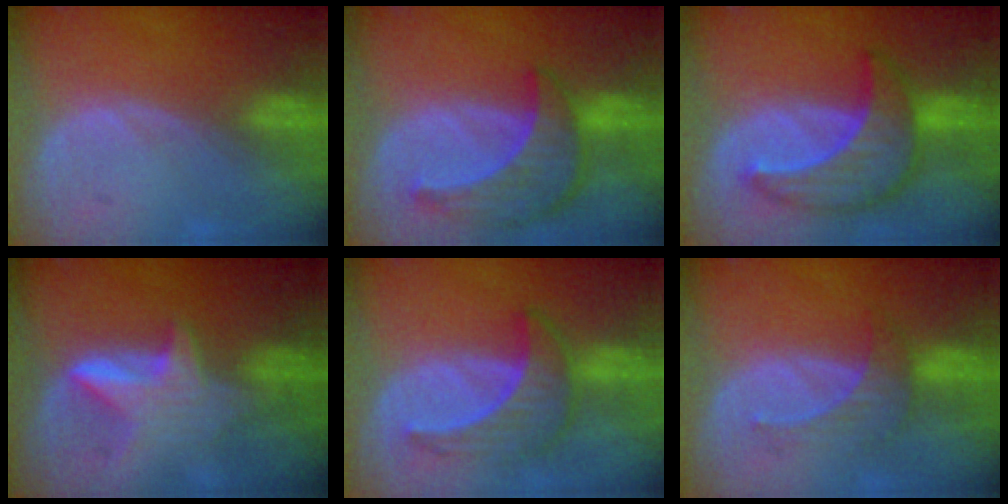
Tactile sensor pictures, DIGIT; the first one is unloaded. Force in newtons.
{"total": 8.7, "press": 7.9, "slide": 3.7}
{"total": 8.8, "press": 8.8, "slide": 0.6}
{"total": 6.1, "press": 5.8, "slide": 1.9}
{"total": 6.4, "press": 6.3, "slide": 1.1}
{"total": 4.0, "press": 4.0, "slide": 0.5}